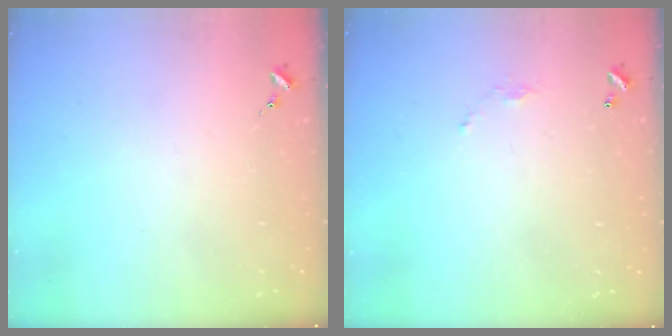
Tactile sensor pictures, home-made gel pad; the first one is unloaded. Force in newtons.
{"total": 3.9, "press": 3.9, "slide": 0.1}